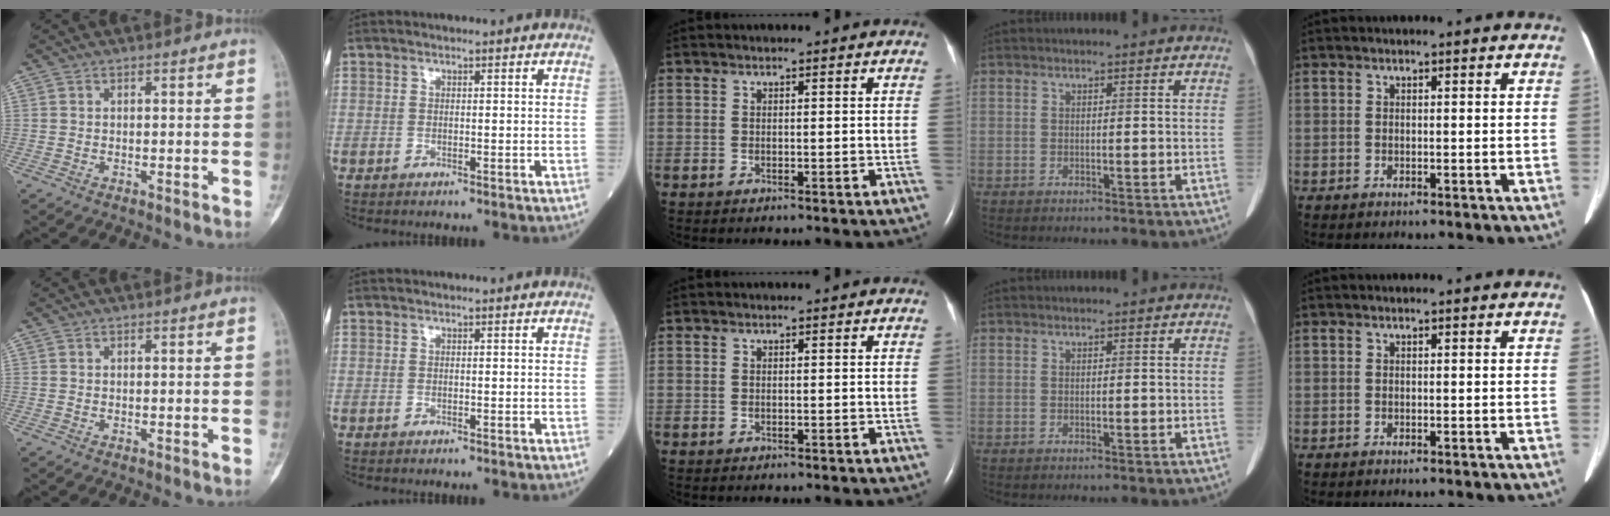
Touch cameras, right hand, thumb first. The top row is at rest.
{}